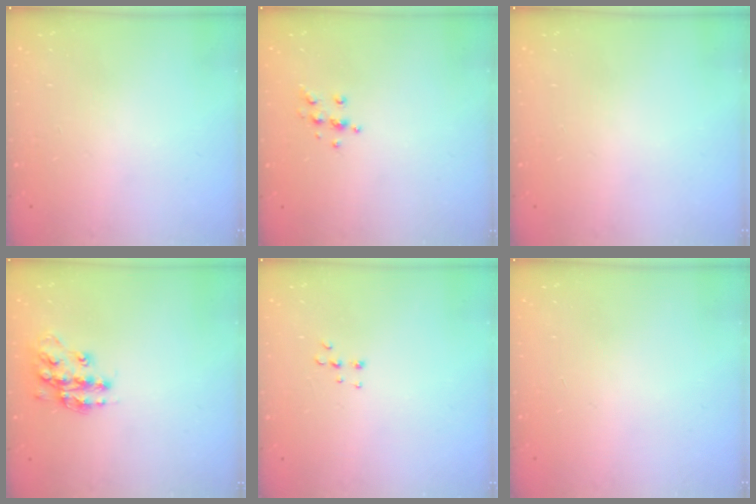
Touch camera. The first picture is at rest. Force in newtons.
{"total": 5.7, "press": 5.6, "slide": 1.1}
{"total": 0.0}
{"total": 13.8, "press": 13.8, "slide": 0.8}
{"total": 5.1, "press": 5.0, "slide": 0.7}
{"total": 0.0}